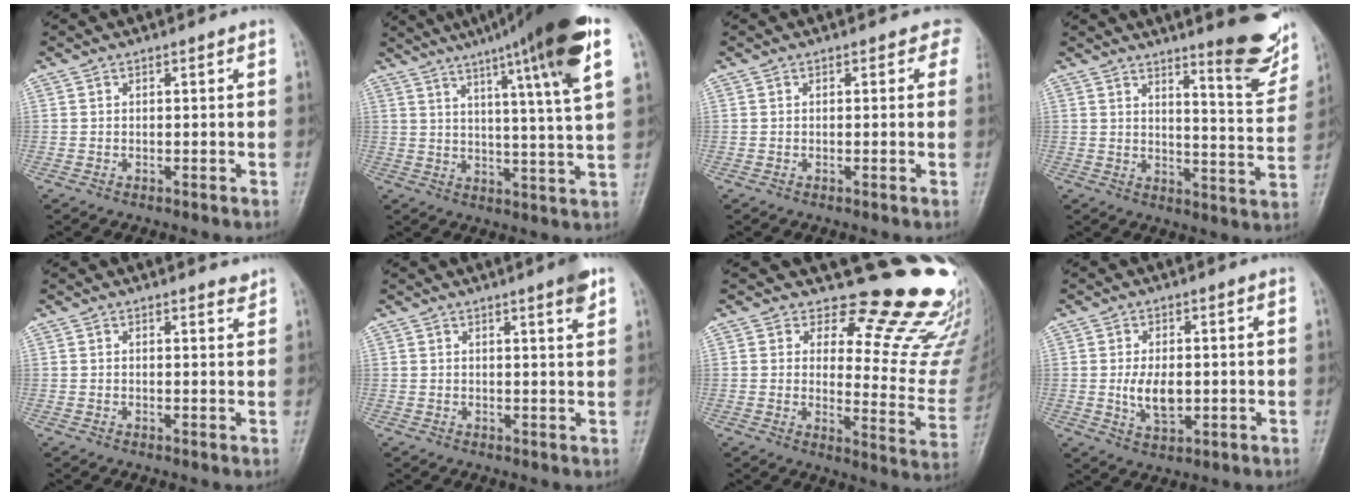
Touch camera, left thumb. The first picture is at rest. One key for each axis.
{"total": 20.0, "fx": 11.2, "fy": 1.1, "fz": 16.6, "tx": -0.240, "ty": -0.021, "tz": 0.149}
{"total": 3.3, "fx": 2.1, "fy": 2.3, "fz": 1.2, "tx": 0.022, "ty": -0.006, "tz": 0.001}
{"total": 12.5, "fx": 8.6, "fy": 2.4, "fz": 8.8, "tx": -0.086, "ty": -0.064, "tz": 0.117}
{"total": 1.4, "fx": 1.3, "fy": 0.4, "fz": 0.2, "tx": 0.003, "ty": -0.012, "tz": 0.014}
{"total": 3.5, "fx": 2.3, "fy": 0.2, "fz": 2.7, "tx": -0.034, "ty": -0.013, "tz": 0.030}
{"total": 19.4, "fx": 16.5, "fy": 6.4, "fz": 7.8, "tx": -0.038, "ty": -0.161, "tz": 0.189}
{"total": 5.9, "fx": -0.1, "fy": 3.4, "fz": 4.8, "tx": -0.082, "ty": -0.010, "tz": 0.003}